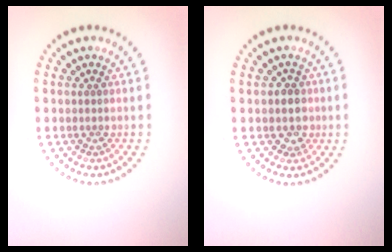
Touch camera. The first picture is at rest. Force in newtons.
{"total": 2.1, "press": 1.9, "slide": 0.9}